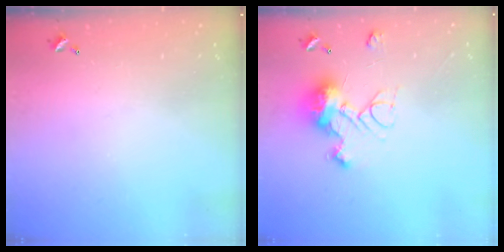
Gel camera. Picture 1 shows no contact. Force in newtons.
{"total": 18.1, "press": 18.1, "slide": 0.6}